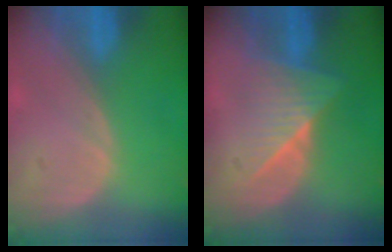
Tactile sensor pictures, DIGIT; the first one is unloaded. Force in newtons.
{"total": 6.5, "press": 6.0, "slide": 2.3}